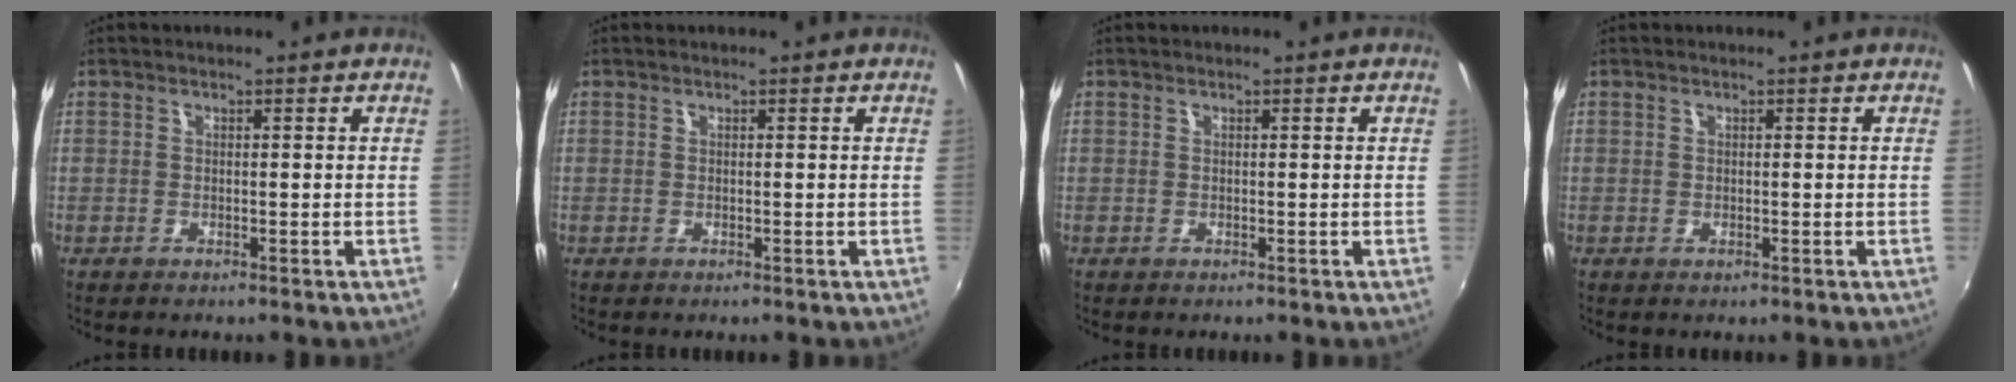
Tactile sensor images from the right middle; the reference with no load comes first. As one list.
[{"total": 0.0}, {"total": 0.0}, {"total": 0.0}]